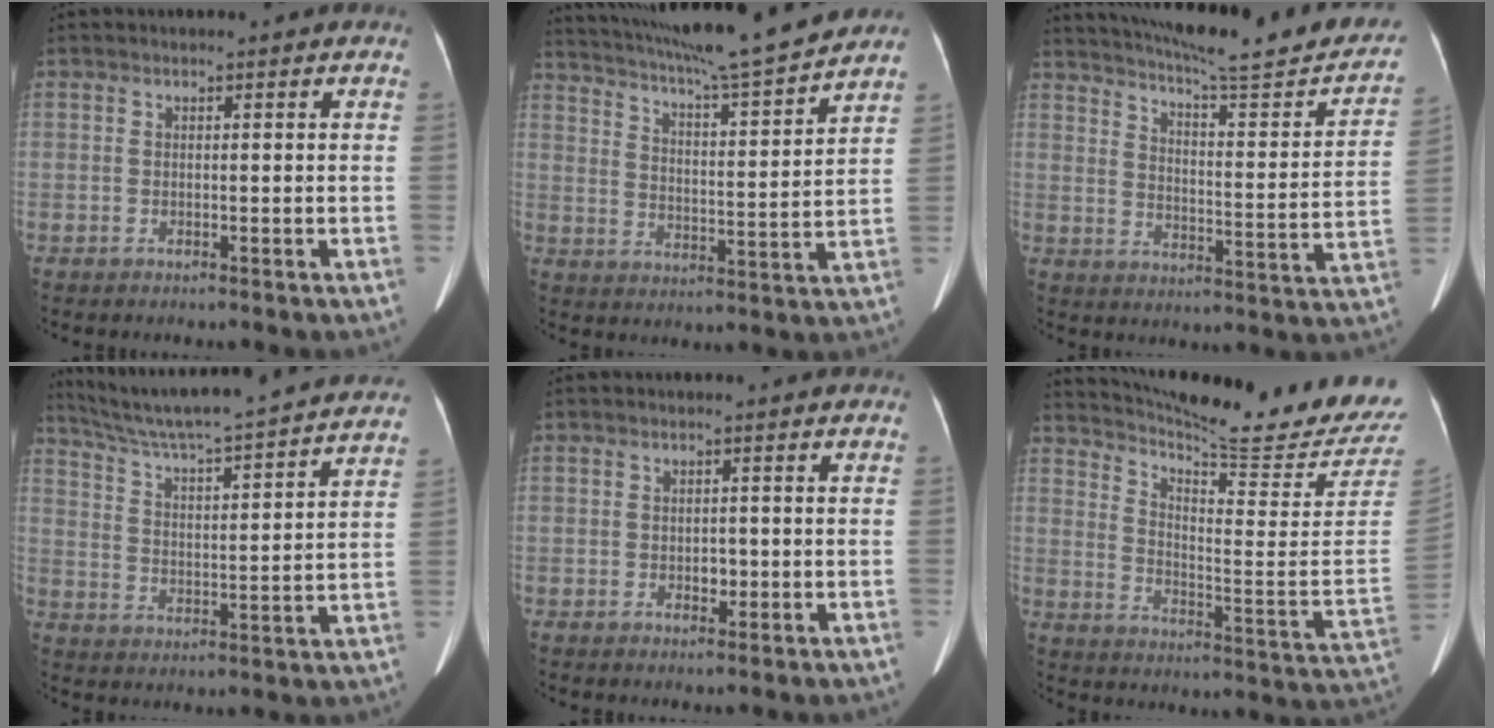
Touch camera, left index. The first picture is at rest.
{"total": 19.8, "force": [17.5, -0.3, 9.1], "torque": [-0.158, -0.009, 0.263]}
{"total": 24.8, "force": [21.5, 2.2, 12.1], "torque": [-0.180, -0.041, 0.278]}
{"total": 26.9, "force": [24.6, 0.3, 10.8], "torque": [-0.184, -0.031, 0.332]}
{"total": 1.9, "force": [-0.5, 1.2, 1.3], "torque": [-0.019, 0.002, -0.004]}
{"total": 23.6, "force": [22.0, -0.6, 8.5], "torque": [-0.142, -0.122, 0.286]}